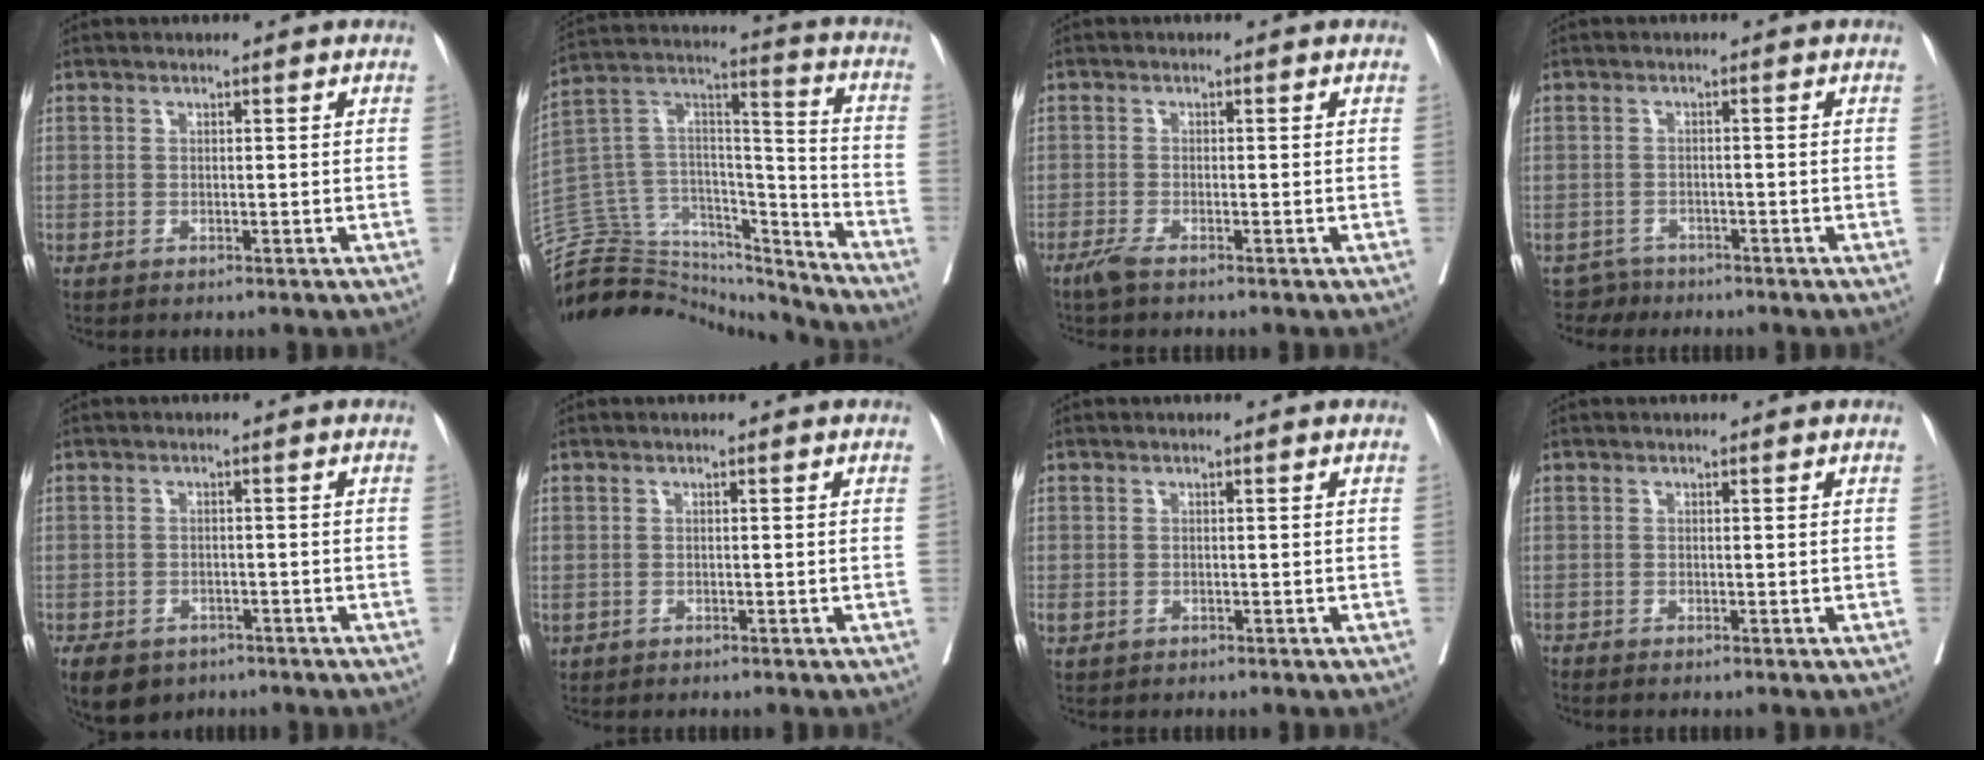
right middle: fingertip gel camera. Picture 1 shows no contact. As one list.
[{"total": 24.7, "force": [-22.8, 7.6, 5.6], "torque": [-0.147, 0.053, -0.362]}, {"total": 1.9, "force": [-1.5, 0.1, 1.2], "torque": [-0.028, -0.004, -0.032]}, {"total": 2.6, "force": [-2.2, 1.0, -1.0], "torque": [0.017, 0.000, -0.039]}, {"total": 10.8, "force": [-6.4, 7.7, 4.1], "torque": [-0.113, -0.013, -0.084]}, {"total": 0.8, "force": [-0.1, 0.7, 0.5], "torque": [-0.010, 0.002, 0.005]}, {"total": 2.2, "force": [-0.8, 1.6, 1.3], "torque": [-0.034, -0.001, -0.006]}, {"total": 0.0}]